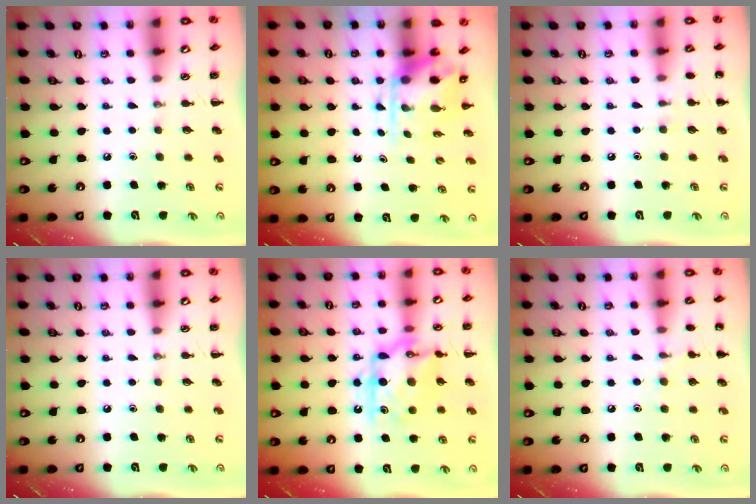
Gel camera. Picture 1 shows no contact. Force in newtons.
{"total": 3.9, "press": 3.8, "slide": 0.6}
{"total": 5.8, "press": 5.6, "slide": 1.6}
{"total": 0.0}
{"total": 14.0, "press": 14.0, "slide": 0.5}
{"total": 6.6, "press": 6.3, "slide": 2.0}